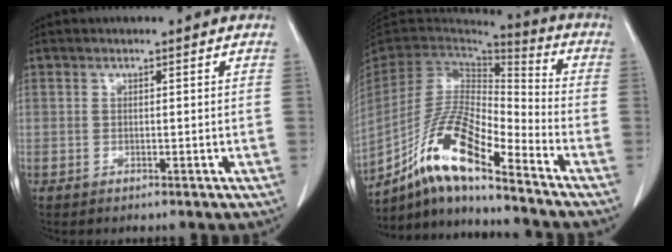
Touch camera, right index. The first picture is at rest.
{"total": 15.8, "force": [-10.5, 2.5, 11.6], "torque": [-0.223, -0.001, -0.193]}